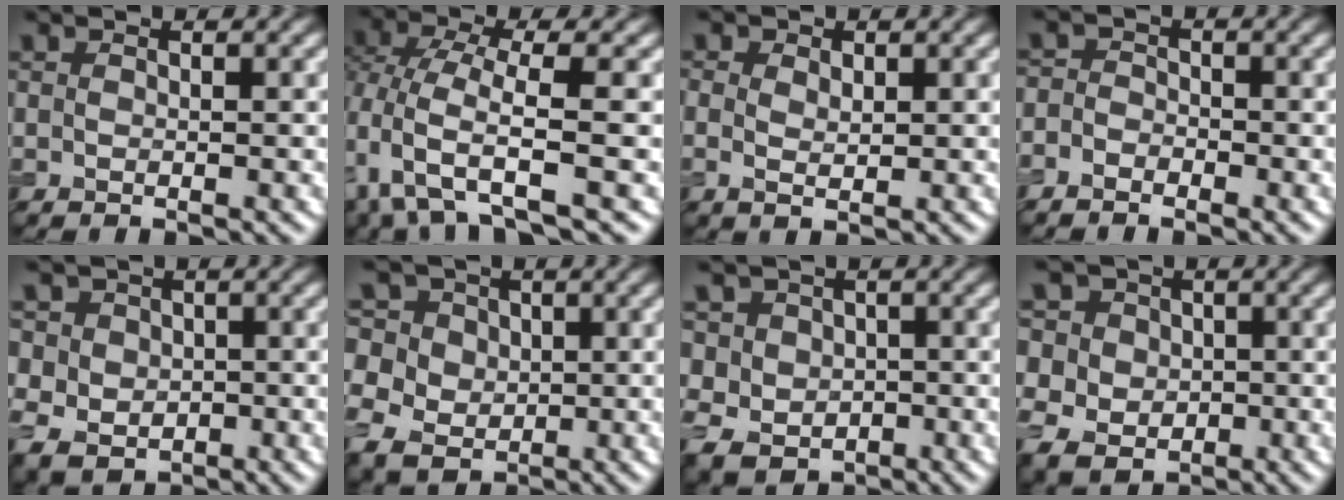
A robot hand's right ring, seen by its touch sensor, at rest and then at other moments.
{"total": 5.6, "force": [-1.6, 2.1, 4.9], "torque": [-0.101, -0.002, -0.037]}
{"total": 1.9, "force": [0.6, 1.3, 1.3], "torque": [-0.020, 0.007, 0.004]}
{"total": 1.9, "force": [-1.5, 1.1, 0.4], "torque": [0.003, 0.004, -0.040]}
{"total": 6.9, "force": [1.2, 6.3, 2.5], "torque": [-0.062, 0.020, 0.003]}
{"total": 12.5, "force": [2.5, 10.6, 6.1], "torque": [-0.145, 0.036, 0.008]}
{"total": 6.0, "force": [0.4, 5.6, 1.9], "torque": [-0.043, 0.014, -0.018]}
{"total": 11.6, "force": [2.7, 10.2, 4.8], "torque": [-0.133, 0.031, 0.026]}